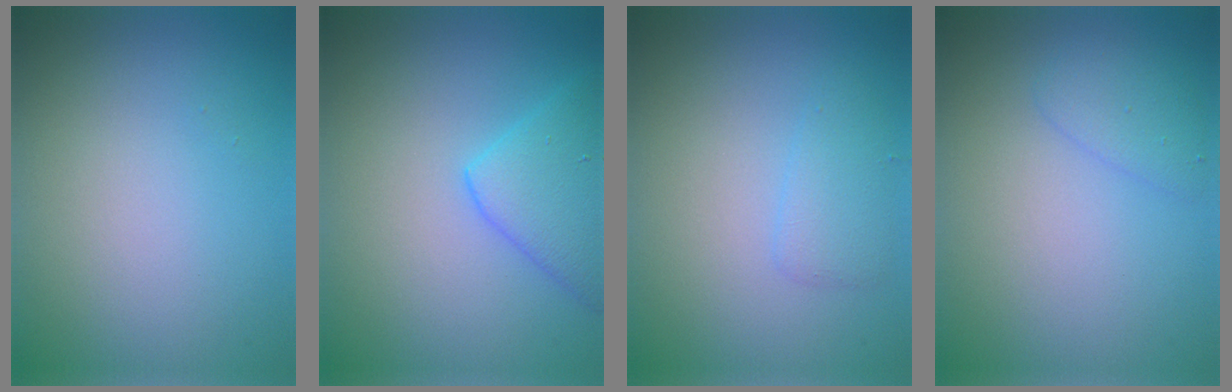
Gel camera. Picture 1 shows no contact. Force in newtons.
{"total": 4.2, "press": 4.2, "slide": 0.3}
{"total": 1.7, "press": 1.7, "slide": 0.1}
{"total": 1.7, "press": 1.7, "slide": 0.1}